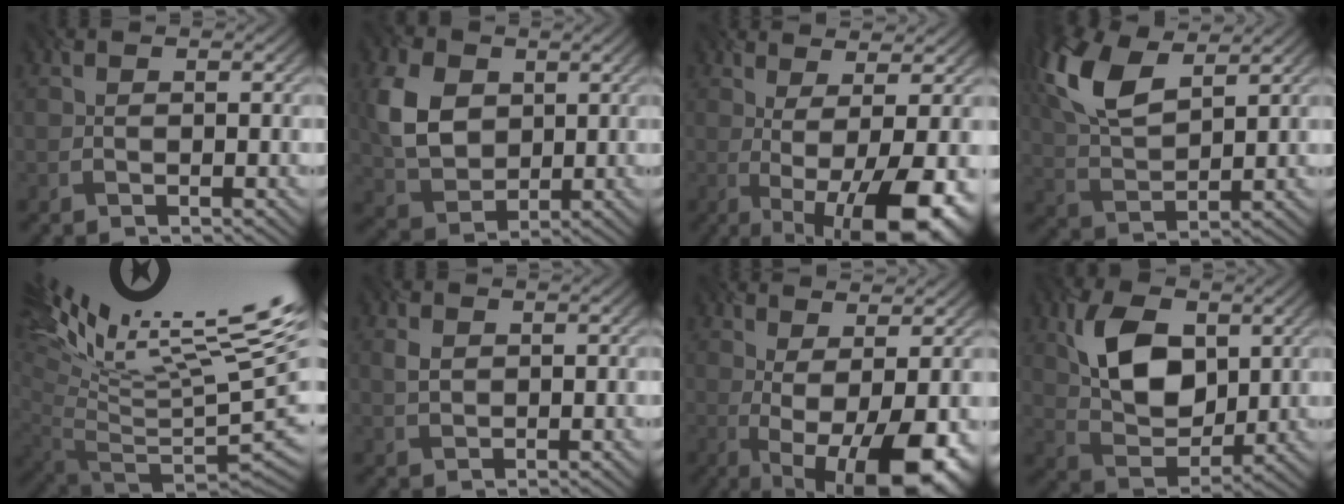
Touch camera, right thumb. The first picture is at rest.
{"total": 6.5, "force": [1.3, 5.3, 3.5], "torque": [-0.105, 0.006, 0.034]}
{"total": 12.2, "force": [-2.6, 3.2, 11.5], "torque": [-0.151, 0.021, -0.021]}
{"total": 9.4, "force": [5.0, 4.2, 6.7], "torque": [-0.193, 0.024, 0.107]}
{"total": 17.7, "force": [11.2, 5.6, 12.4], "torque": [-0.193, 0.037, 0.223]}
{"total": 1.0, "force": [0.4, 0.9, 0.1], "torque": [-0.019, 0.007, 0.016]}
{"total": 12.1, "force": [-3.0, 4.2, 10.9], "torque": [-0.155, 0.006, -0.020]}
{"total": 9.2, "force": [2.7, 6.1, 6.3], "torque": [-0.141, 0.004, 0.059]}